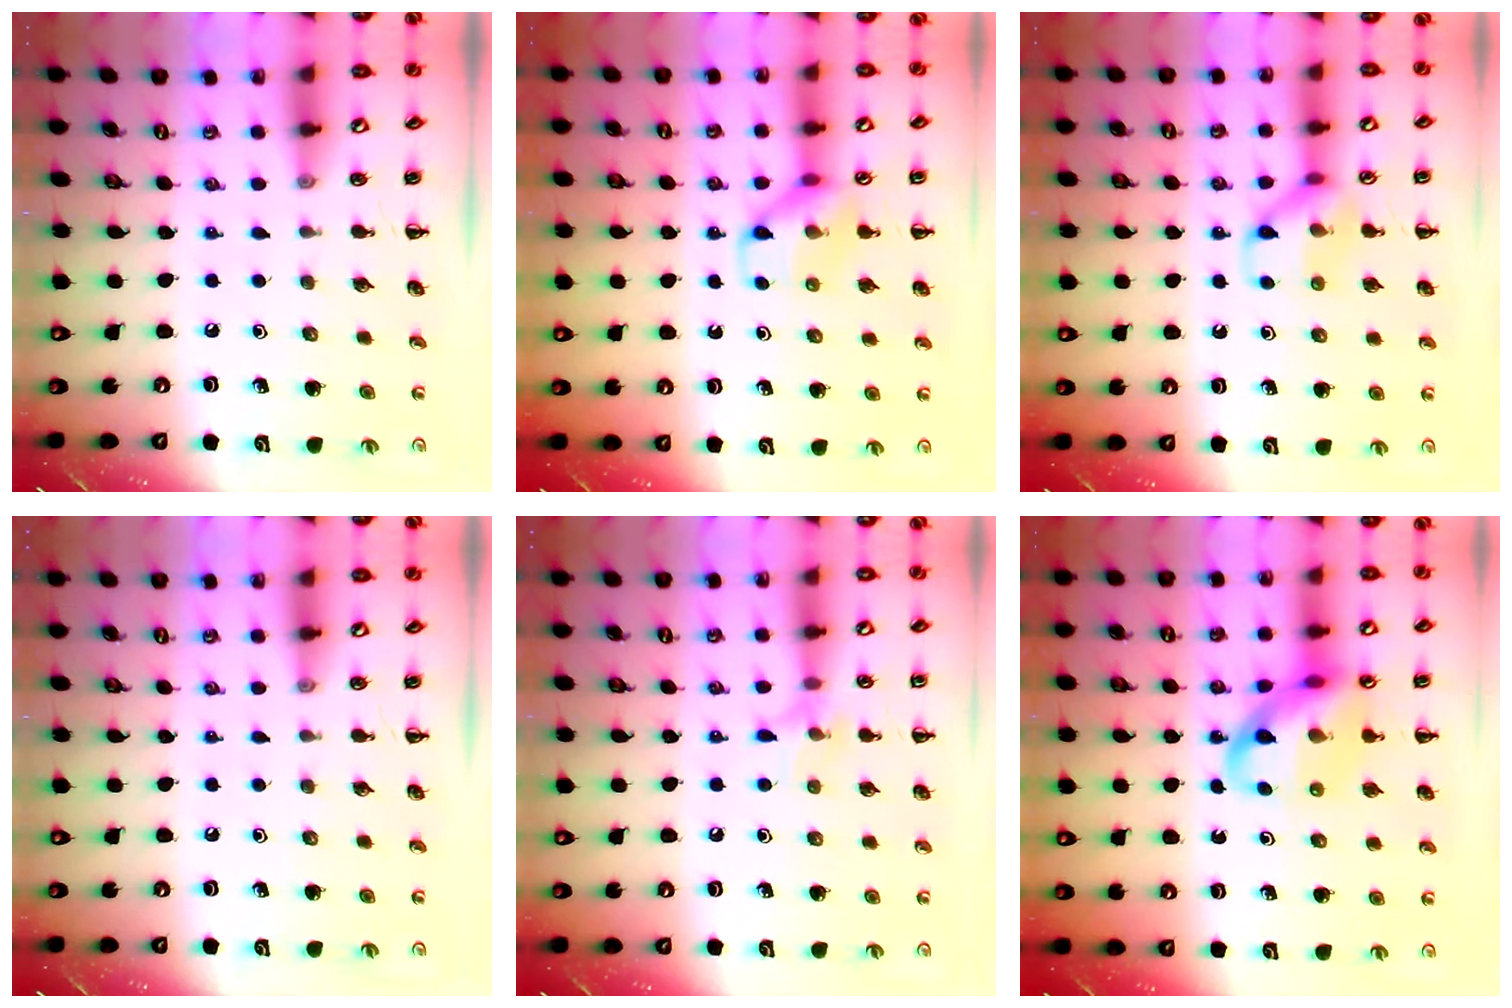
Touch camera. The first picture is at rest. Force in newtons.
{"total": 11.9, "press": 11.8, "slide": 1.4}
{"total": 9.5, "press": 9.5, "slide": 0.2}
{"total": 0.0}
{"total": 7.1, "press": 6.8, "slide": 1.8}
{"total": 14.4, "press": 14.2, "slide": 2.5}